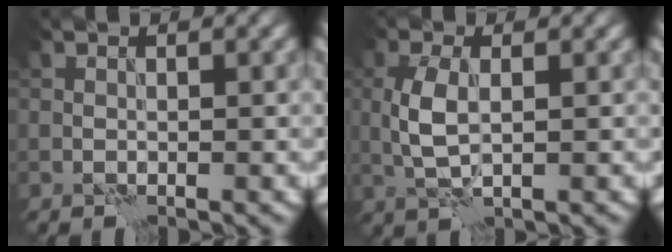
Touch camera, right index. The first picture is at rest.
{"total": 3.6, "force": [0.1, 1.7, 3.2], "torque": [-0.078, 0.002, 0.005]}